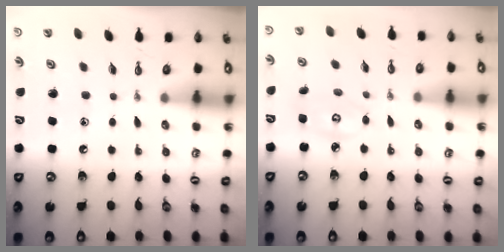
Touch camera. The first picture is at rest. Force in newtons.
{"total": 4.7, "press": 4.6, "slide": 0.3}